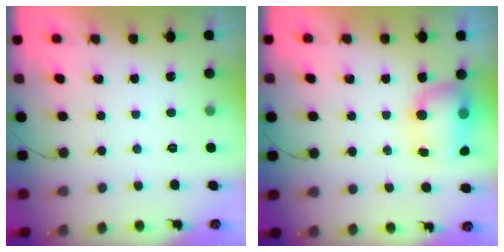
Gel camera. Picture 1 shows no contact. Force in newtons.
{"total": 11.8, "press": 9.4, "slide": 7.2}